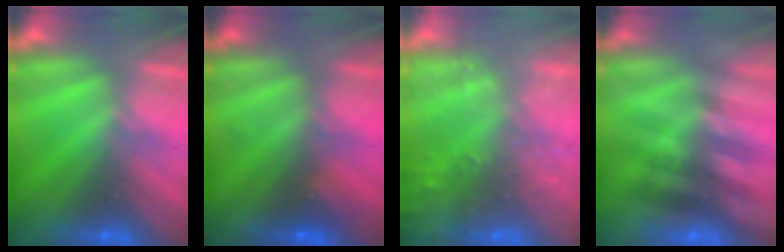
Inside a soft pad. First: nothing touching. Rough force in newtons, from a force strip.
{"total": 2.3}
{"total": 8.7}
{"total": 2.4}